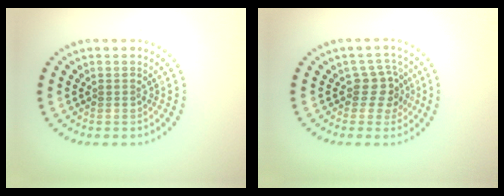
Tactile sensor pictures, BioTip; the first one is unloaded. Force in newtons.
{"total": 2.7, "press": 2.1, "slide": 1.7}